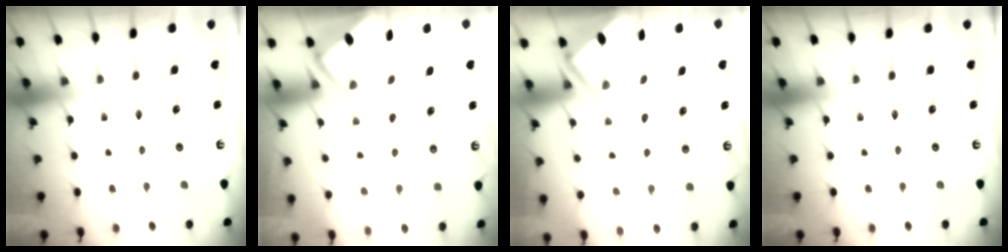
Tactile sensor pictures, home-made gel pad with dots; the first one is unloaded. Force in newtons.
{"total": 2.9, "press": 2.8, "slide": 0.4}
{"total": 3.6, "press": 3.6, "slide": 0.3}
{"total": 0.0}